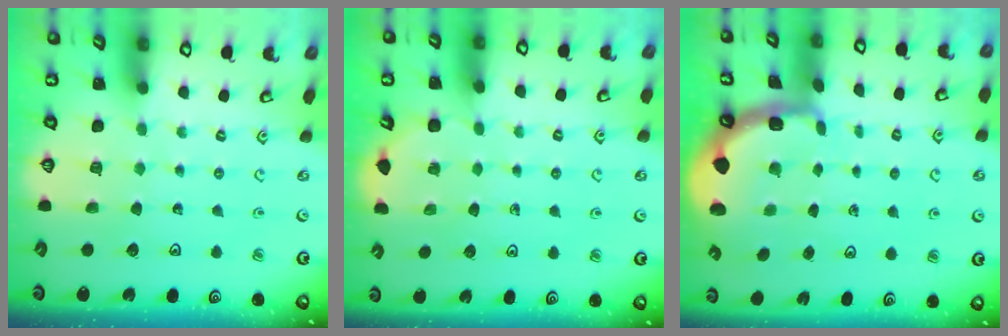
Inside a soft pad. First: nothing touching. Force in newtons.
{"total": 2.2, "press": 2.0, "slide": 1.1}
{"total": 2.3, "press": 2.2, "slide": 0.7}